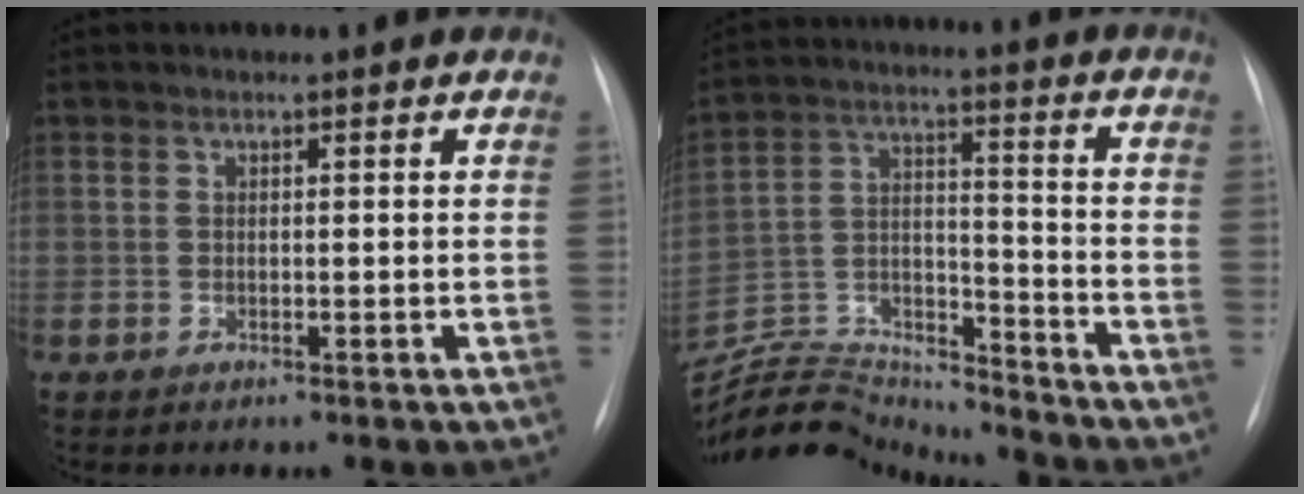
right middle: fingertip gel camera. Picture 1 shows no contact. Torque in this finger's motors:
{"motor_torque": [-0.56, -0.69, -0.02, -0.01]}